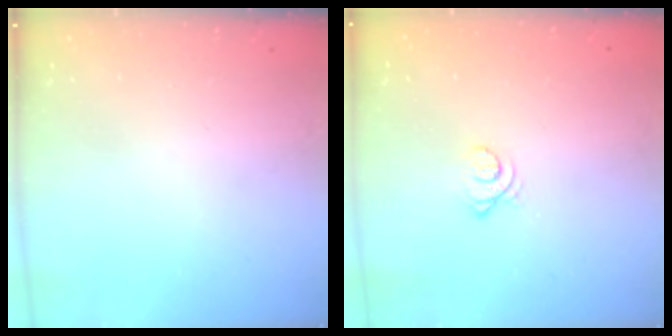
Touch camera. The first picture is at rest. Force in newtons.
{"total": 3.2, "press": 3.2, "slide": 0.5}